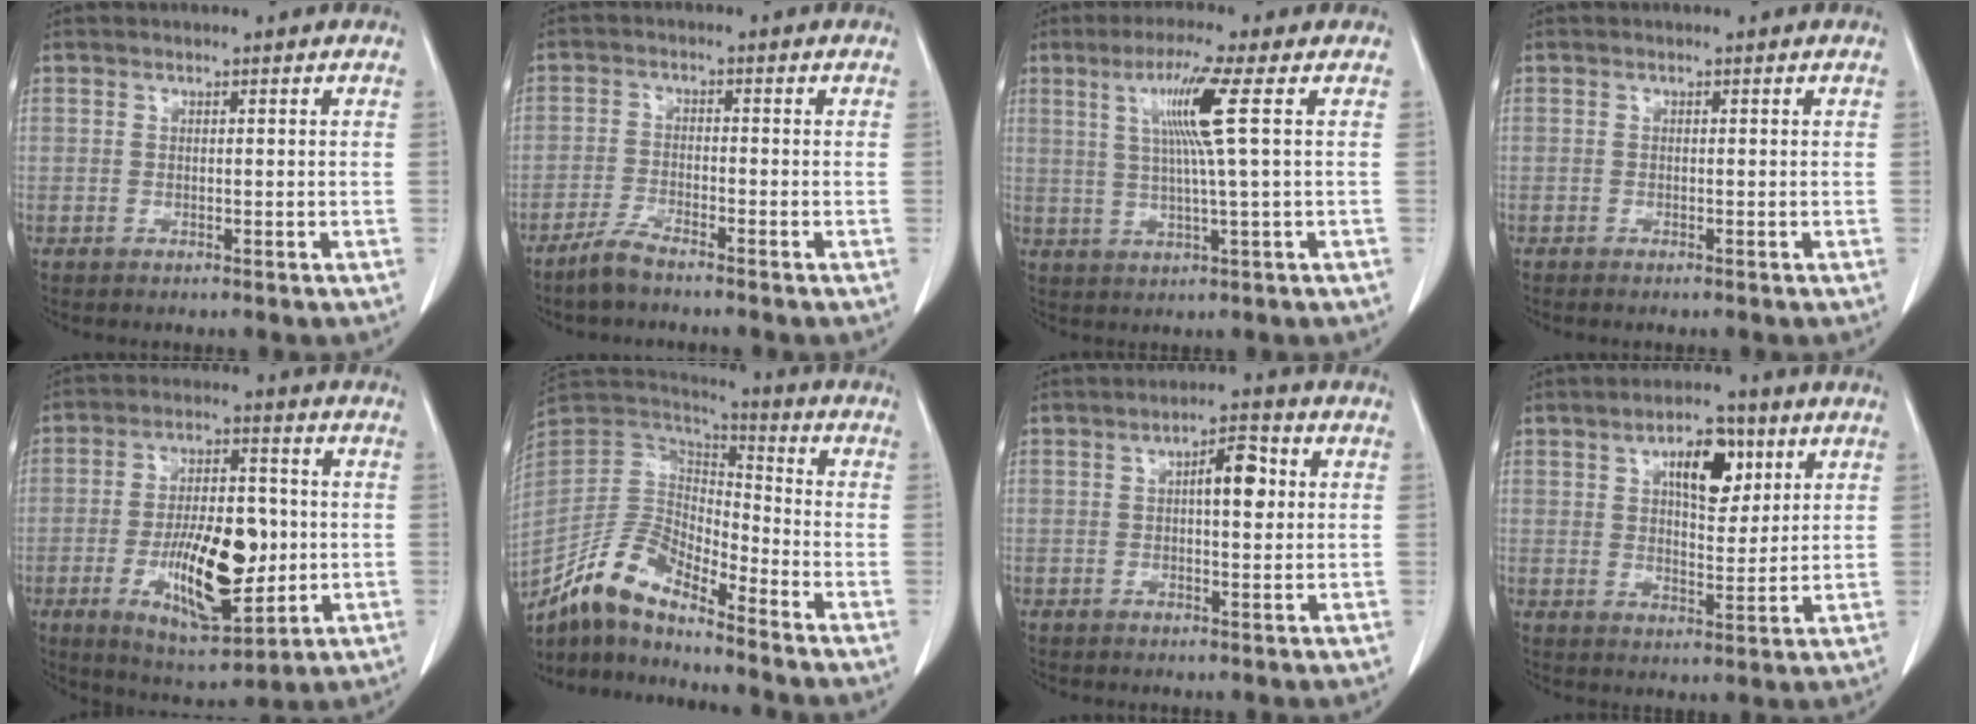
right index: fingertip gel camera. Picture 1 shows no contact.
{"total": 3.7, "force": [-3.2, 0.2, 1.9], "torque": [-0.043, -0.007, -0.068]}
{"total": 7.8, "force": [2.2, -1.6, 7.3], "torque": [-0.136, 0.004, 0.046]}
{"total": 0.8, "force": [-0.7, 0.0, 0.4], "torque": [-0.008, -0.002, -0.011]}
{"total": 15.2, "force": [-2.6, 5.5, 14.0], "torque": [-0.246, -0.001, -0.033]}
{"total": 12.2, "force": [-10.4, 3.0, 5.7], "torque": [-0.118, 0.021, -0.203]}
{"total": 5.2, "force": [0.9, 1.6, 4.9], "torque": [-0.079, 0.012, 0.014]}
{"total": 8.5, "force": [3.6, 3.6, 6.8], "torque": [-0.104, 0.010, 0.058]}